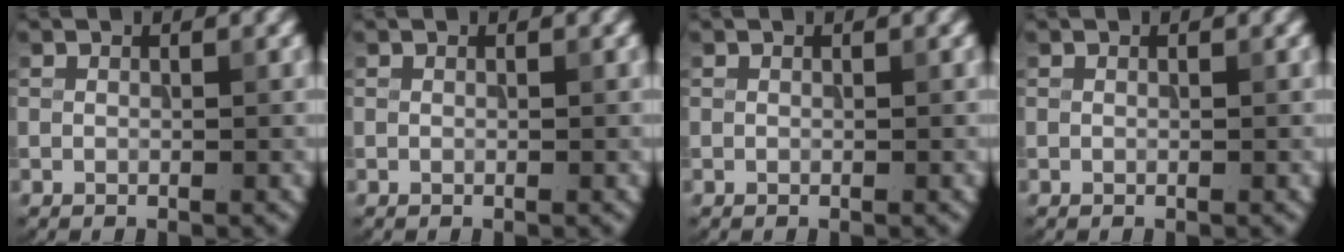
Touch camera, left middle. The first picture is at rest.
{"total": 0.0}
{"total": 0.0}
{"total": 0.0}